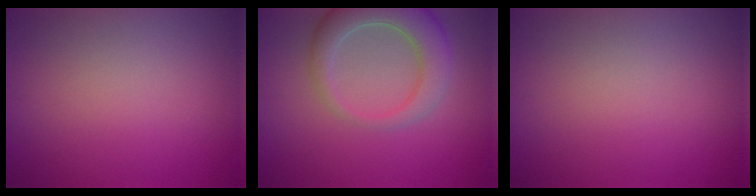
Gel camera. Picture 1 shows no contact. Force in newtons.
{"total": 5.6, "press": 5.6, "slide": 0.8}
{"total": 0.0}